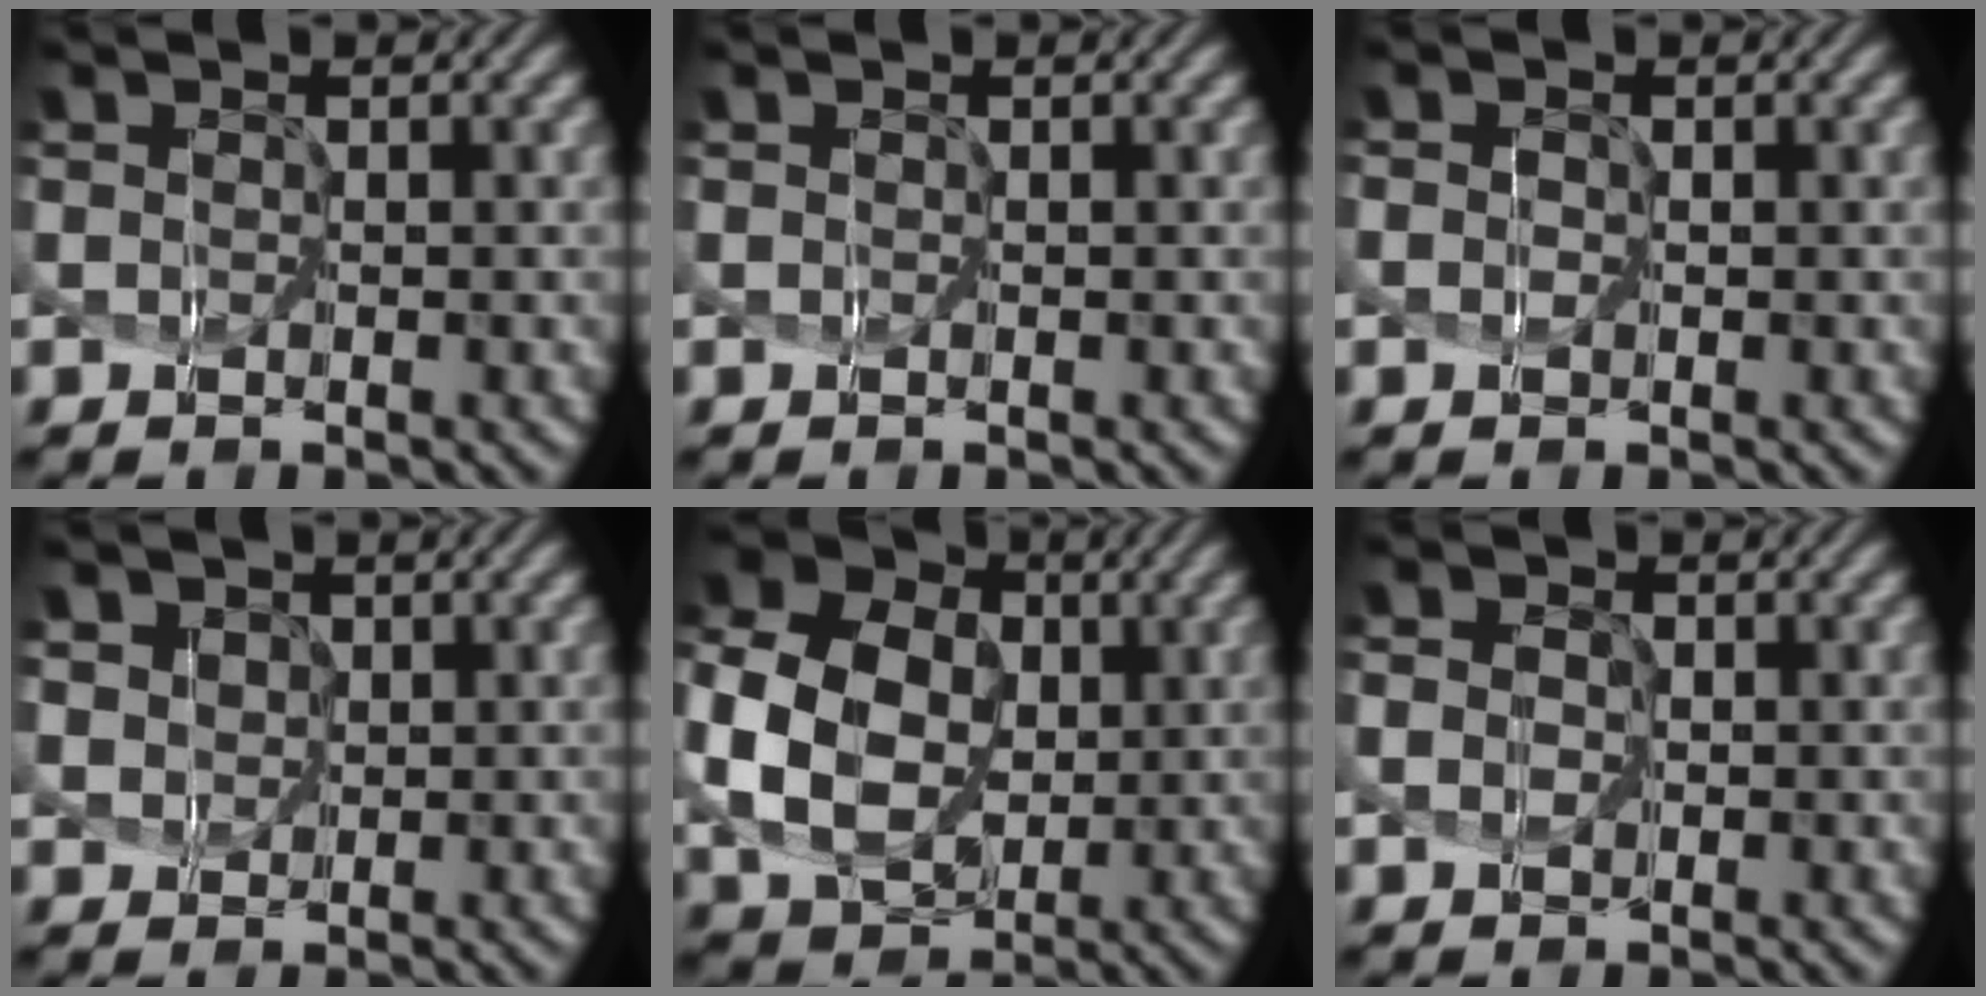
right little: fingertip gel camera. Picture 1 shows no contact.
{"total": 0.0}
{"total": 0.6, "force": [-0.2, 0.5, 0.3], "torque": [-0.009, 0.000, -0.001]}
{"total": 5.0, "force": [2.7, 3.6, 2.1], "torque": [-0.048, 0.017, 0.032]}
{"total": 10.6, "force": [0.4, 8.4, 6.4], "torque": [-0.168, -0.001, 0.015]}
{"total": 1.9, "force": [-0.1, 1.6, 0.9], "torque": [-0.016, 0.008, -0.005]}